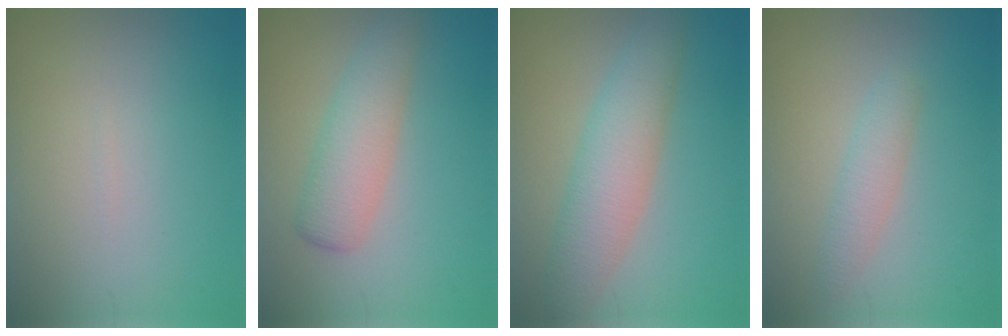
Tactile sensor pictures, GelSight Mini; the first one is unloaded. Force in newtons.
{"total": 3.7, "press": 3.7, "slide": 0.1}
{"total": 5.0, "press": 5.0, "slide": 0.1}
{"total": 1.9, "press": 1.9, "slide": 0.1}